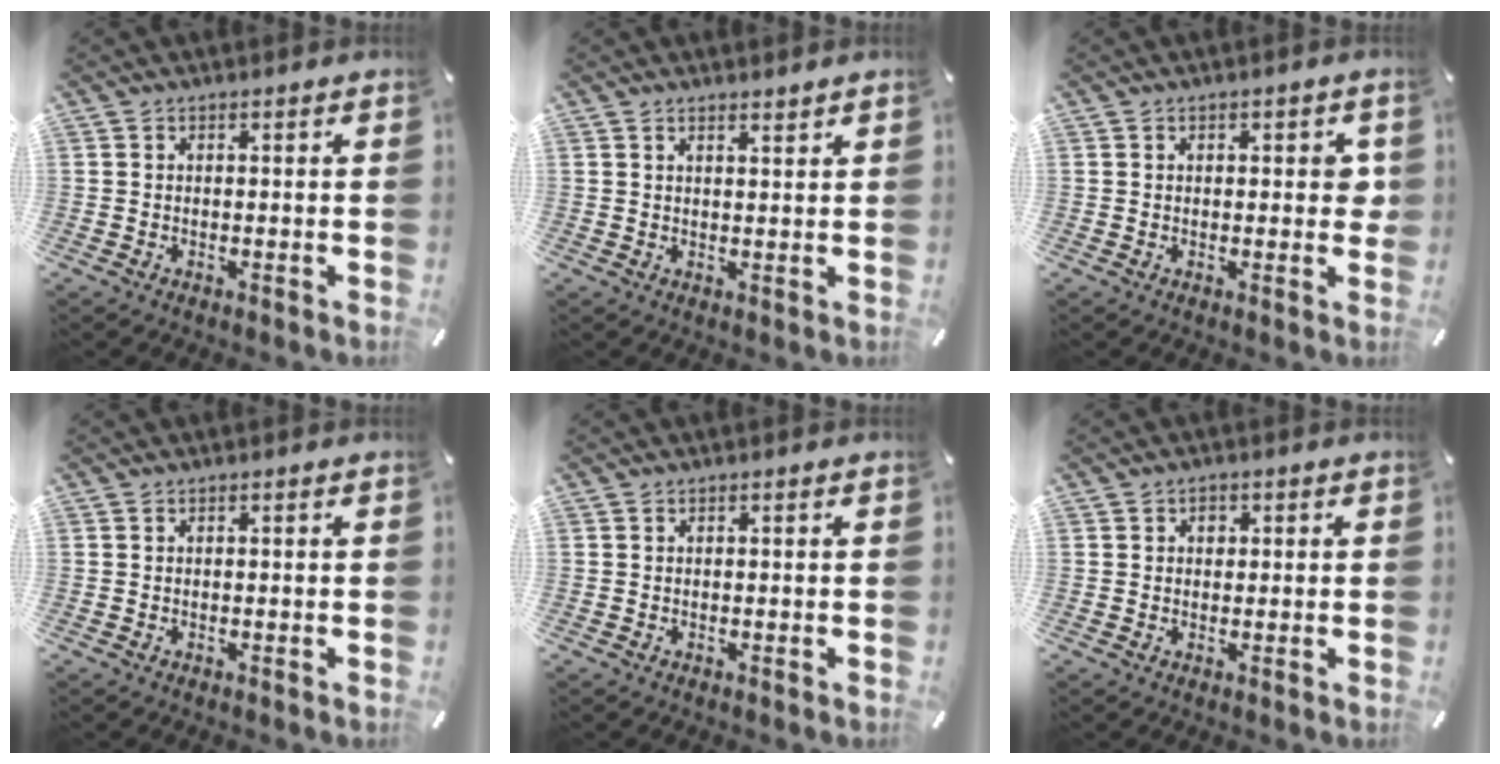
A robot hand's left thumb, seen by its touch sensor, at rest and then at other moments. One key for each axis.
{"total": 1.7, "fx": 1.6, "fy": 0.1, "fz": 0.4, "tx": -0.008, "ty": -0.007, "tz": 0.031}
{"total": 3.1, "fx": 0.3, "fy": 1.7, "fz": 2.6, "tx": -0.026, "ty": 0.000, "tz": -0.001}
{"total": 0.0}
{"total": 0.0}
{"total": 1.7, "fx": 0.3, "fy": 1.5, "fz": 0.8, "tx": -0.001, "ty": 0.003, "tz": 0.000}